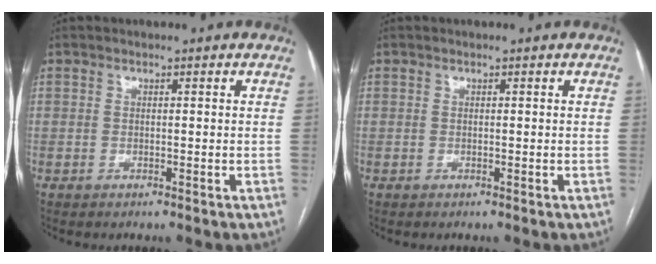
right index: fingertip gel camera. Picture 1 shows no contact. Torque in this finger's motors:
{"motor_torque": [0.00, 0.00, 0.00, 0.00]}